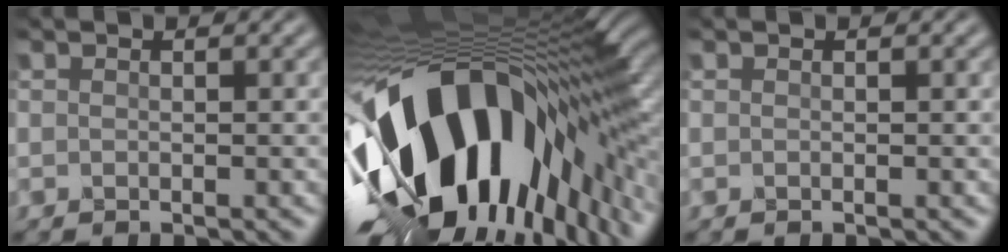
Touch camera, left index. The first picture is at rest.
{"total": 18.6, "force": [-3.7, 9.6, 15.5], "torque": [-0.293, -0.022, -0.053]}
{"total": 0.0}